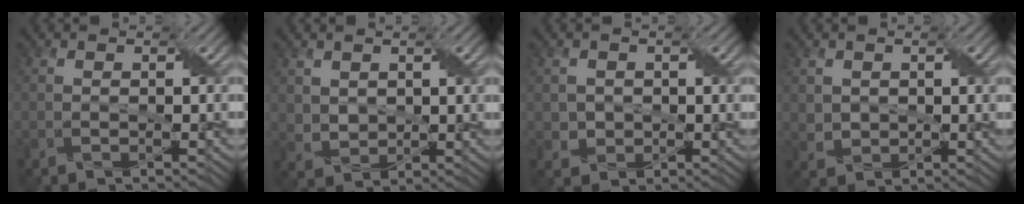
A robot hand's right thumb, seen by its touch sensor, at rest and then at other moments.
{"total": 3.3, "force": [1.9, 2.3, 1.5], "torque": [-0.043, -0.006, 0.038]}
{"total": 2.3, "force": [0.4, 2.1, 0.7], "torque": [-0.026, -0.006, 0.005]}
{"total": 2.5, "force": [1.2, 1.9, 1.0], "torque": [-0.034, -0.004, 0.023]}